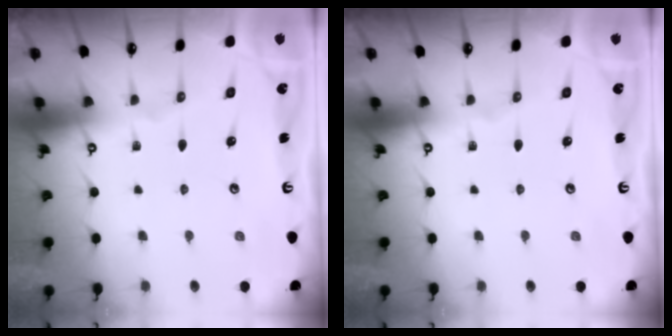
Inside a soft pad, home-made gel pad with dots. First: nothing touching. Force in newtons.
{"total": 0.0}